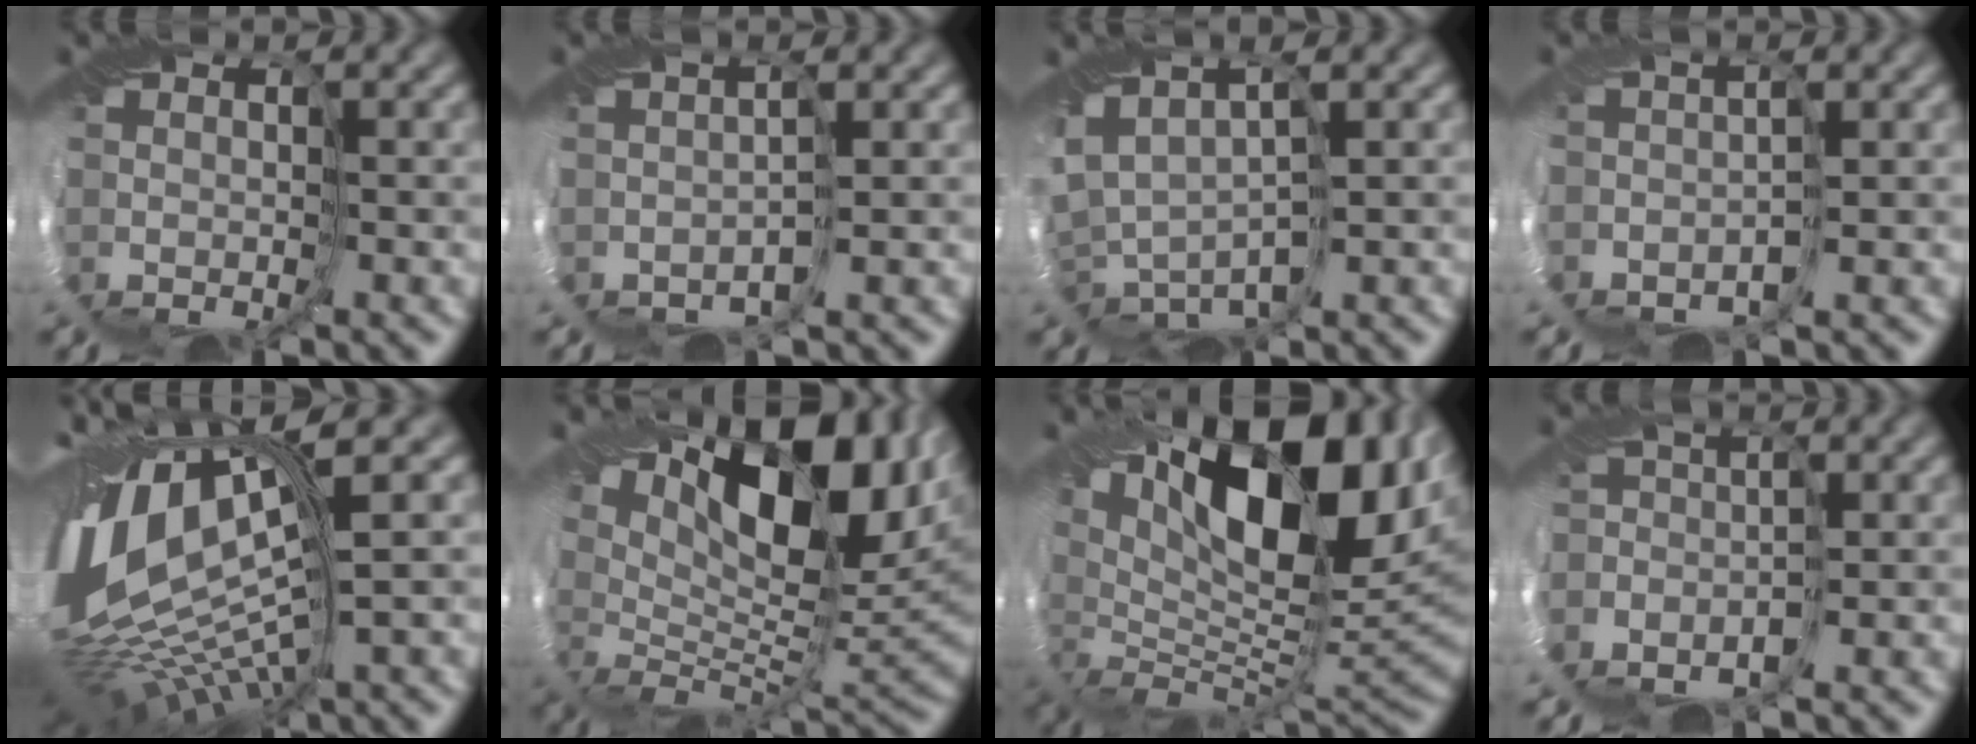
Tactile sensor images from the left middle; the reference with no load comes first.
{"total": 0.7, "force": [-0.6, -0.1, 0.1], "torque": [-0.021, 0.001, -0.009]}
{"total": 1.6, "force": [0.6, 0.8, 1.3], "torque": [-0.045, 0.013, 0.025]}
{"total": 1.9, "force": [-1.7, 0.9, -0.2], "torque": [-0.010, -0.001, -0.018]}
{"total": 13.3, "force": [2.4, 4.7, 12.2], "torque": [-0.279, 0.019, 0.063]}
{"total": 13.3, "force": [6.7, 5.4, 10.2], "torque": [-0.191, 0.026, 0.130]}
{"total": 15.1, "force": [5.7, 6.1, 12.6], "torque": [-0.233, 0.036, 0.102]}
{"total": 4.6, "force": [-3.8, 2.7, 0.1], "torque": [-0.014, -0.004, -0.079]}